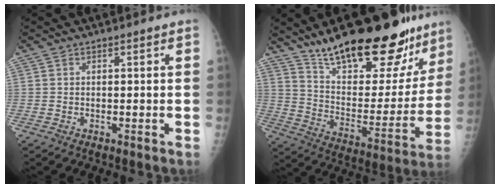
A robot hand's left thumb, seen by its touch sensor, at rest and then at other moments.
{"total": 29.3, "force": [21.2, 10.4, 17.2], "torque": [-0.216, -0.093, 0.325]}